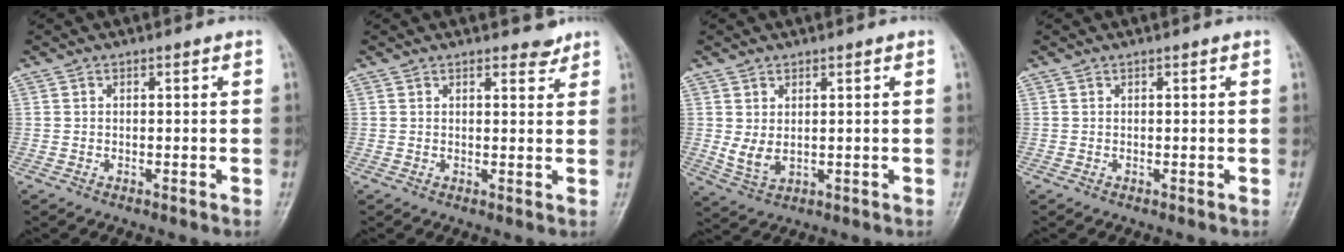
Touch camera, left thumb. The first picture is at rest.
{"total": 2.3, "force": [1.9, 1.0, 0.6], "torque": [0.007, -0.013, 0.022]}
{"total": 4.2, "force": [0.6, 2.6, 3.3], "torque": [-0.059, -0.008, 0.021]}
{"total": 0.0}